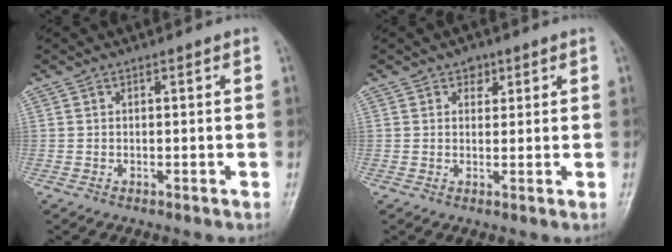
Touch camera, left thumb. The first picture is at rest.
{"total": 2.5, "force": [1.3, 1.9, 0.9], "torque": [0.005, -0.004, 0.014]}